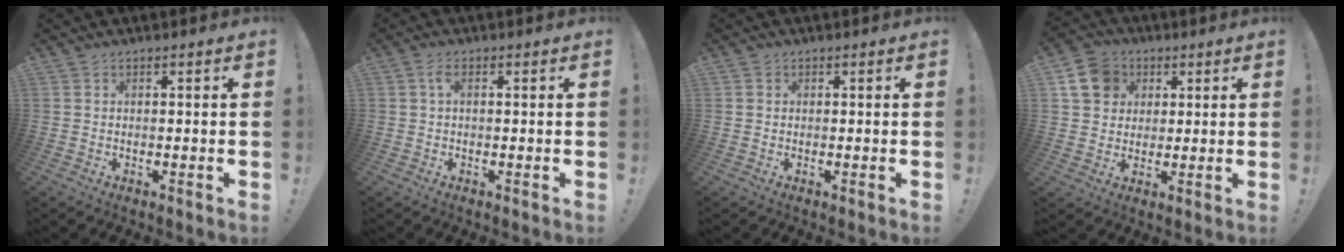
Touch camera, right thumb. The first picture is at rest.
{"total": 2.4, "force": [0.6, 0.9, 2.2], "torque": [-0.043, 0.004, 0.008]}
{"total": 0.6, "force": [0.2, 0.6, -0.1], "torque": [0.009, -0.003, 0.003]}
{"total": 11.0, "force": [4.0, 9.4, 4.0], "torque": [-0.052, -0.011, 0.082]}